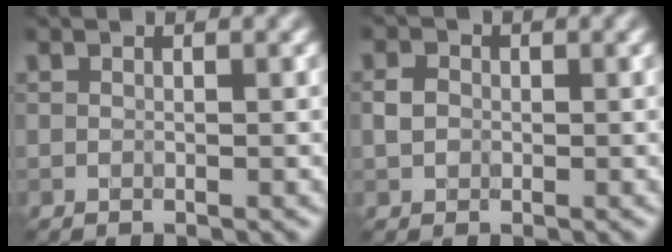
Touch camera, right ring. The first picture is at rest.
{"total": 1.3, "force": [-0.1, 1.2, 0.6], "torque": [-0.010, 0.002, -0.006]}